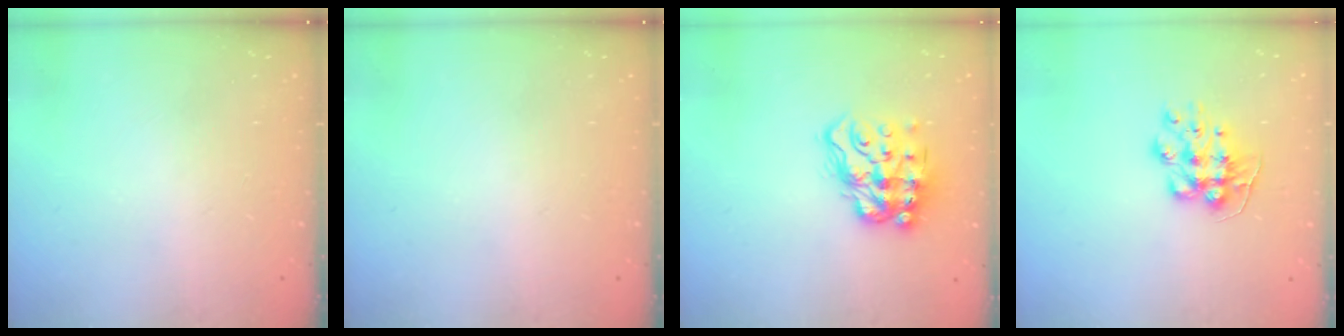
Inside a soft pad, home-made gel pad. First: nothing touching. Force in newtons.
{"total": 0.0}
{"total": 13.6, "press": 13.6, "slide": 1.1}
{"total": 9.5, "press": 9.5, "slide": 0.4}